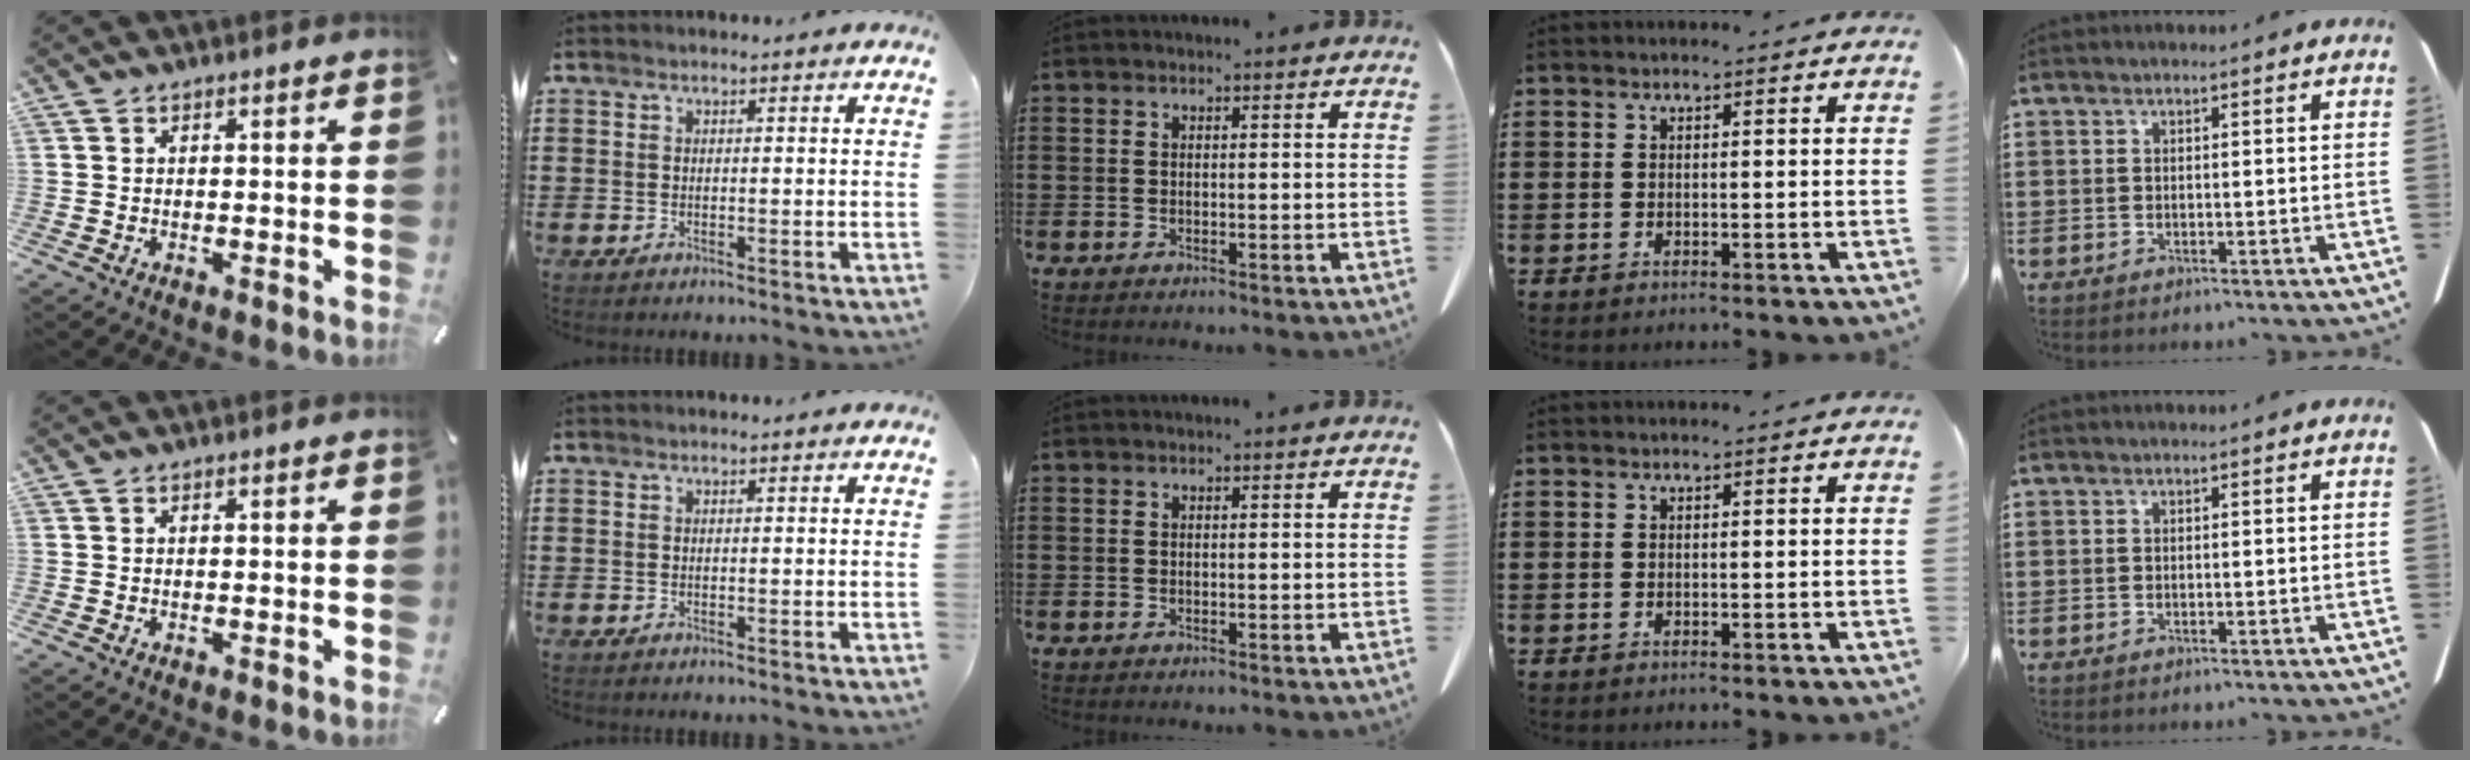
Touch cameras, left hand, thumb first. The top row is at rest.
{}